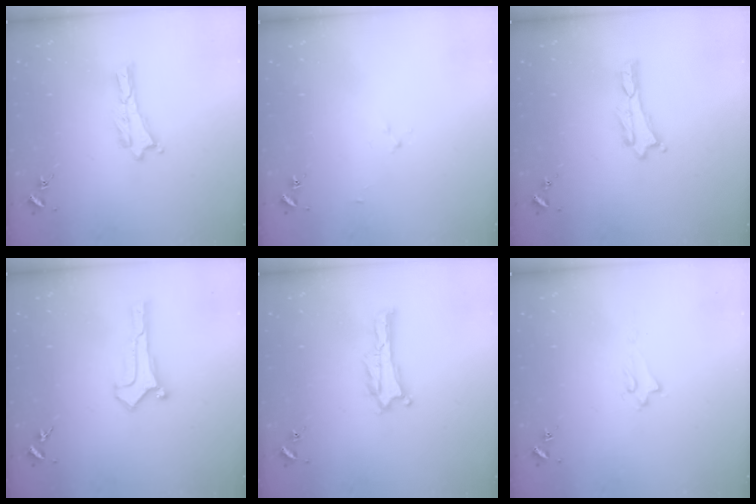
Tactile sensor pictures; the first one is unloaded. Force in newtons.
{"total": 1.9, "press": 1.9, "slide": 0.3}
{"total": 0.0}
{"total": 0.6, "press": 0.6, "slide": 0.0}
{"total": 0.0}
{"total": 1.6, "press": 1.6, "slide": 0.2}